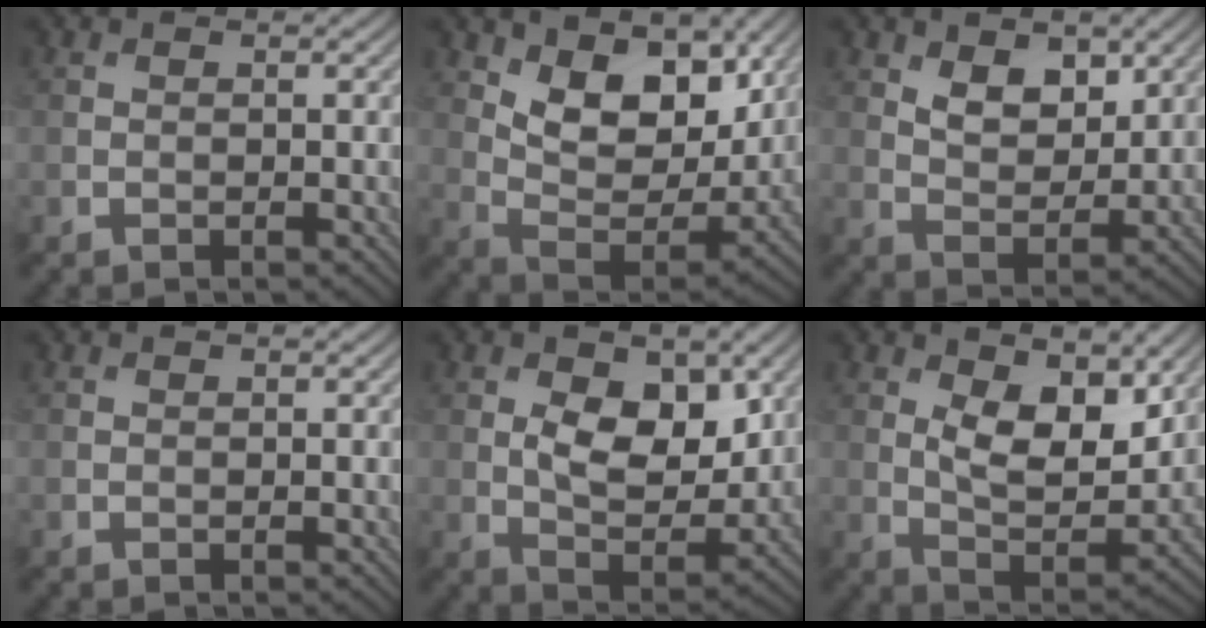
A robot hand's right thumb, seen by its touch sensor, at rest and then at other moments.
{"total": 11.1, "force": [5.5, 6.0, 7.5], "torque": [-0.150, -0.017, 0.096]}
{"total": 5.2, "force": [2.8, 3.0, 3.2], "torque": [-0.062, -0.012, 0.046]}
{"total": 0.0}
{"total": 8.6, "force": [2.2, 5.0, 6.6], "torque": [-0.126, -0.013, 0.037]}
{"total": 8.7, "force": [3.2, 4.4, 6.8], "torque": [-0.137, -0.014, 0.053]}